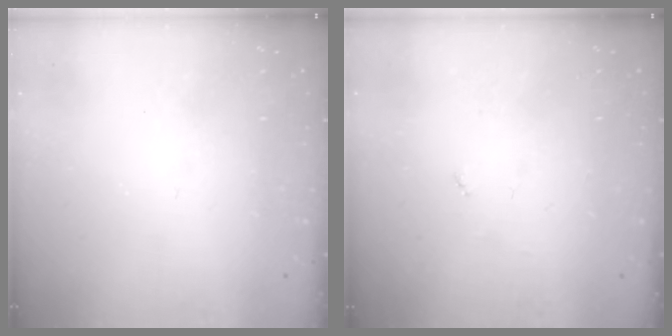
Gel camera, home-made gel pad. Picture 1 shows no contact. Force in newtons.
{"total": 2.7, "press": 2.7, "slide": 0.4}